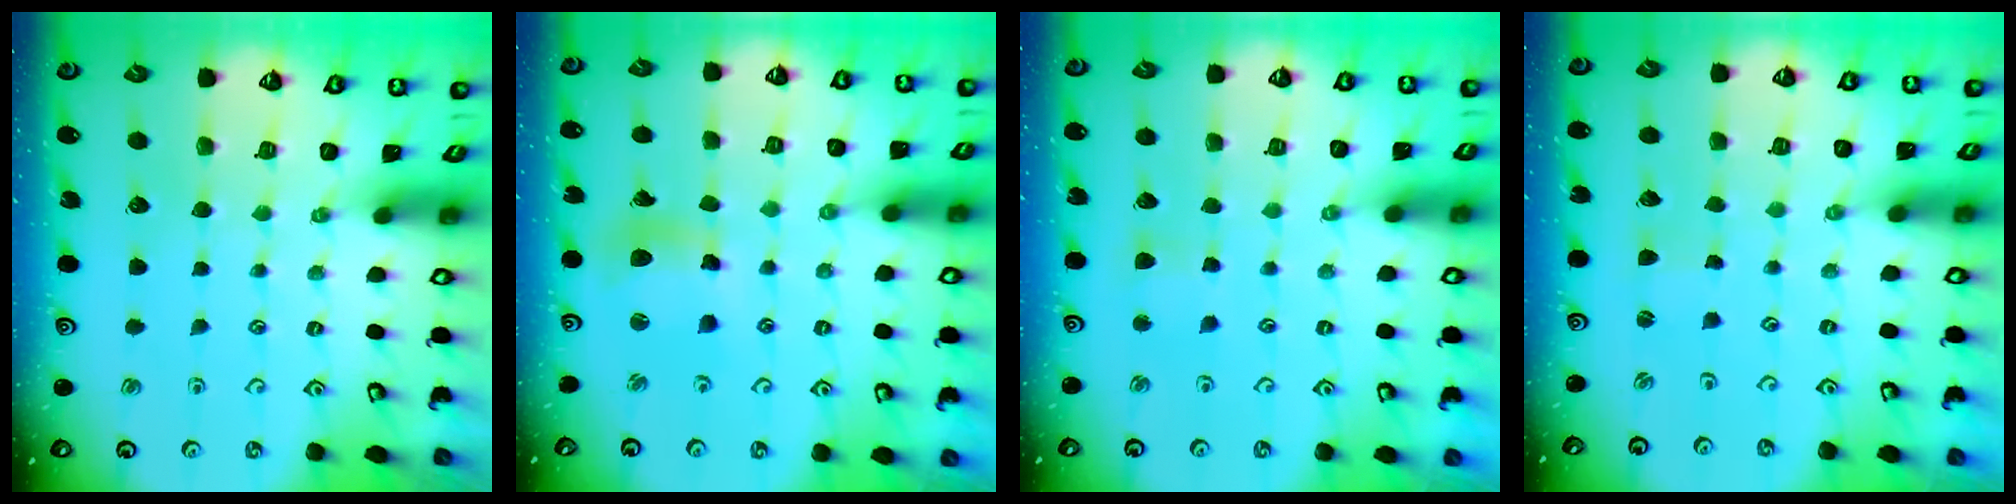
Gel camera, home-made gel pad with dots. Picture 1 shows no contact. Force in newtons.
{"total": 11.2, "press": 11.2, "slide": 1.3}
{"total": 3.4, "press": 3.4, "slide": 0.6}
{"total": 1.0, "press": 1.0, "slide": 0.2}